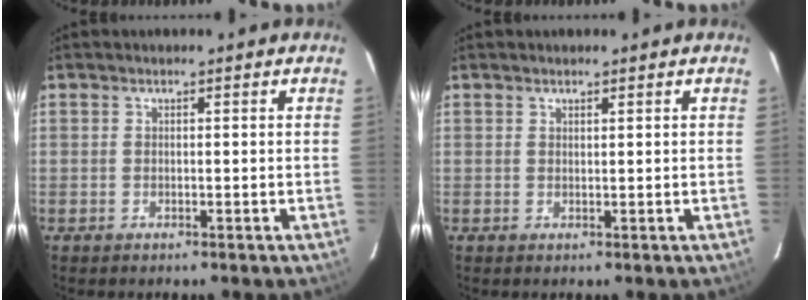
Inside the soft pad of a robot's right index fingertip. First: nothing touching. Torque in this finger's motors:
{"motor_torque": [0.02, 0.06, -0.03, -0.01]}